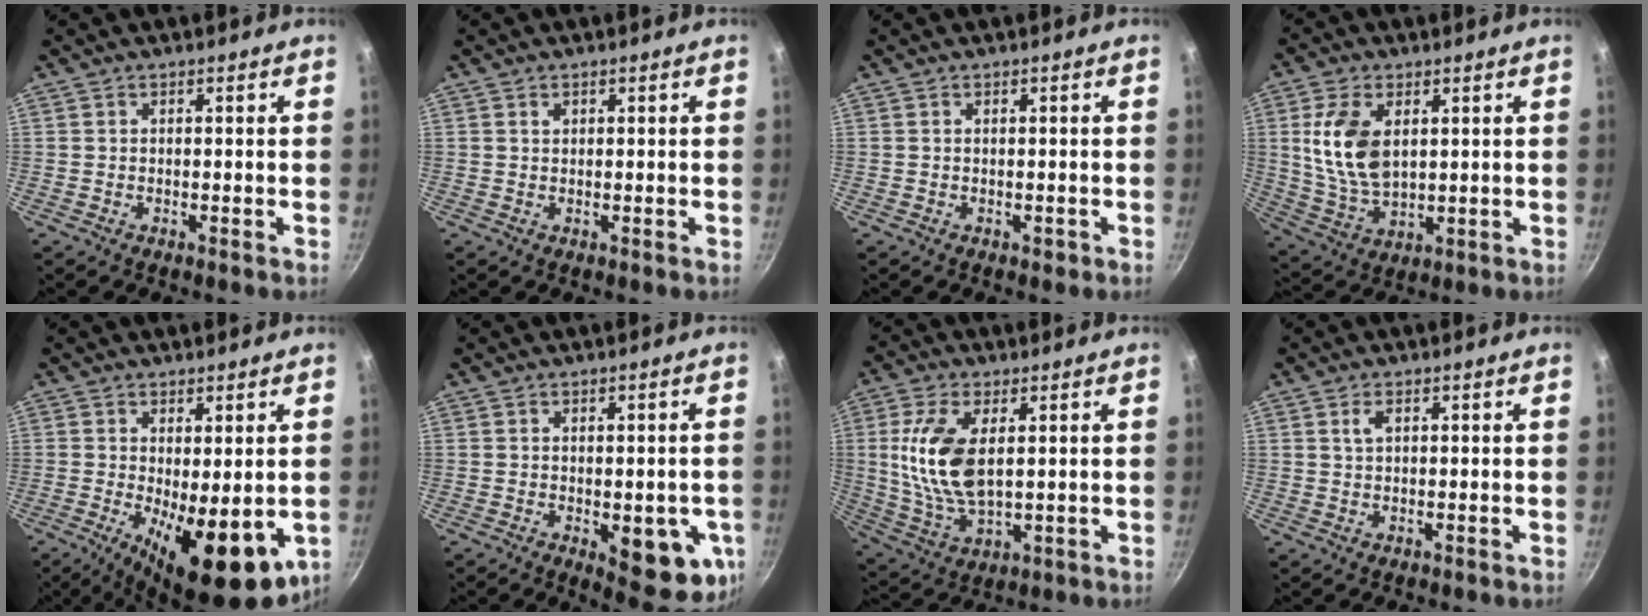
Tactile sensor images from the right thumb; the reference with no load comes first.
{"total": 0.9, "force": [0.4, 0.6, 0.5], "torque": [-0.005, -0.003, 0.008]}
{"total": 0.7, "force": [-0.2, 0.4, 0.5], "torque": [-0.004, 0.003, -0.001]}
{"total": 12.2, "force": [2.8, 7.0, 9.6], "torque": [-0.185, -0.012, 0.064]}
{"total": 15.8, "force": [-4.5, 6.1, 13.8], "torque": [-0.175, -0.026, -0.043]}
{"total": 11.8, "force": [-3.6, 4.9, 10.1], "torque": [-0.102, -0.003, -0.032]}
{"total": 13.7, "force": [2.2, 6.9, 11.5], "torque": [-0.239, -0.011, 0.053]}
{"total": 2.0, "force": [0.7, 1.0, 1.5], "torque": [-0.030, 0.002, 0.015]}